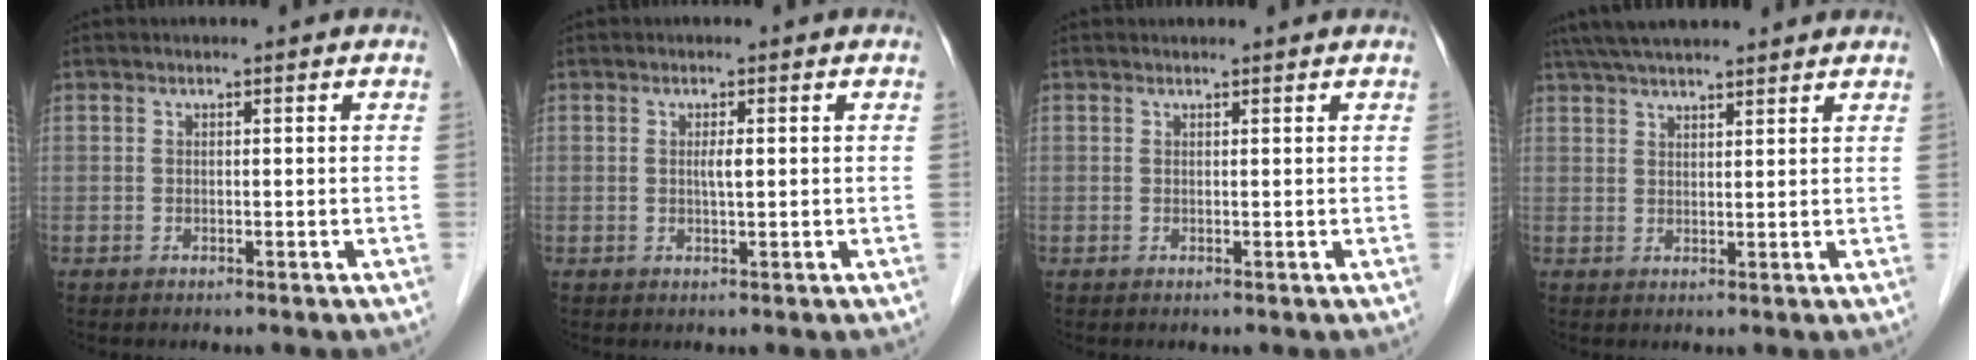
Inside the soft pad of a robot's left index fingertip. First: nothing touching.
{"total": 1.5, "force": [0.2, 0.1, 1.4], "torque": [-0.029, 0.000, 0.004]}
{"total": 1.7, "force": [1.7, 0.1, 0.3], "torque": [-0.008, 0.010, 0.021]}
{"total": 12.1, "force": [10.6, 1.8, 5.6], "torque": [-0.094, 0.050, 0.162]}